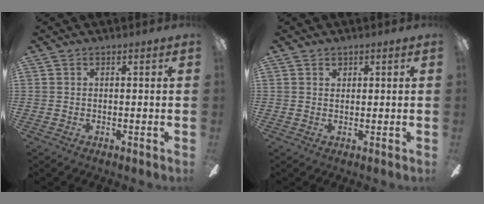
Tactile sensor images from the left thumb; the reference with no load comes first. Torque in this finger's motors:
{"motor_torque": [0.10, -0.22, -0.18, -0.13, -0.05]}